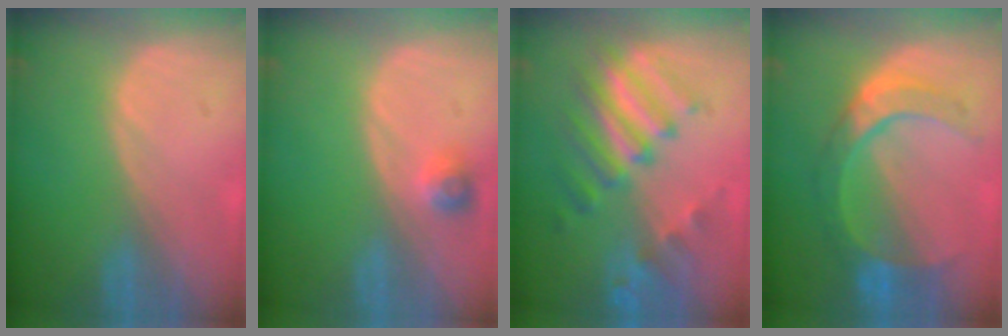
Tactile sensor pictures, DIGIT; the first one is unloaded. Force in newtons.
{"total": 2.2, "press": 2.2, "slide": 0.2}
{"total": 9.5, "press": 8.4, "slide": 4.5}
{"total": 7.3, "press": 7.3, "slide": 0.2}